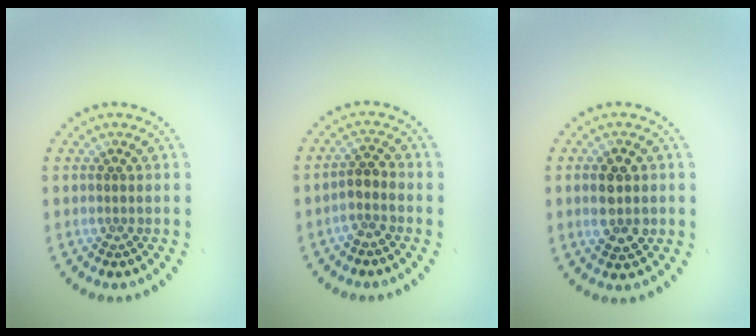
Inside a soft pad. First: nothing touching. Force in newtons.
{"total": 2.0, "press": 1.6, "slide": 1.3}
{"total": 3.6, "press": 3.6, "slide": 0.1}